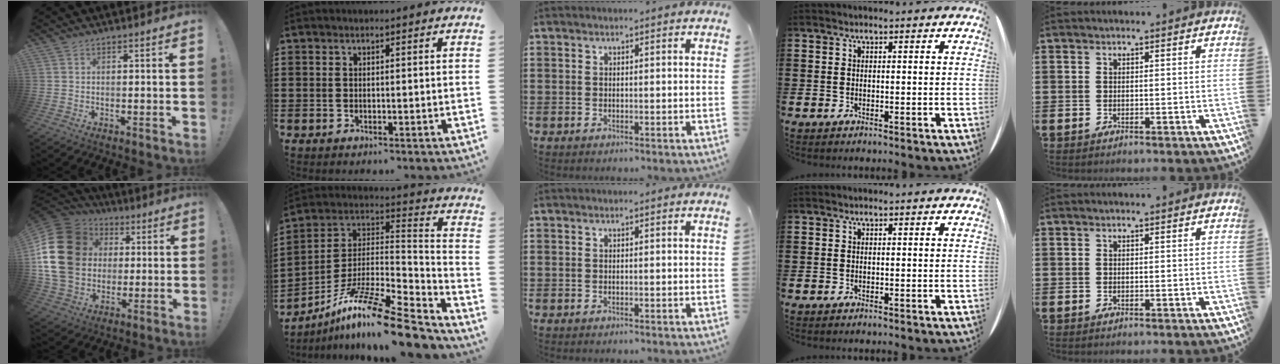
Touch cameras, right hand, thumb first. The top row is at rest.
{"thumb": {"total": 22.8, "force": [2.6, 18.2, 13.5], "torque": [-0.246, 0.002, 0.064]}, "index": {"total": 13.2, "force": [-10.1, 1.2, 8.5], "torque": [-0.144, 0.018, -0.189]}}